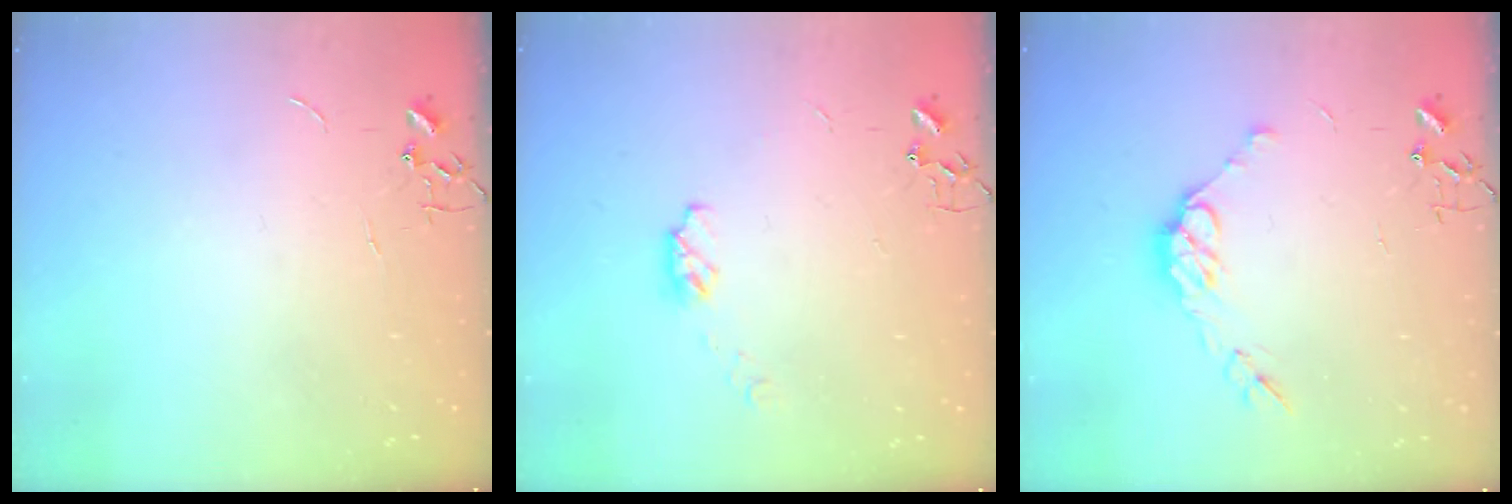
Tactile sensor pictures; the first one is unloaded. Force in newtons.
{"total": 4.9, "press": 4.9, "slide": 0.4}
{"total": 9.6, "press": 9.5, "slide": 0.7}